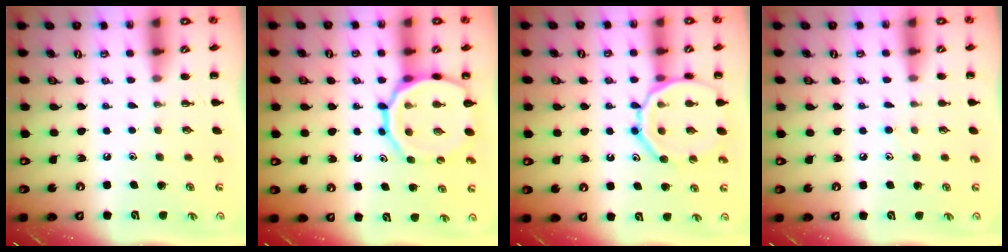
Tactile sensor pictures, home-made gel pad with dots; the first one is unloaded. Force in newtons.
{"total": 17.3, "press": 17.1, "slide": 2.8}
{"total": 16.1, "press": 16.0, "slide": 1.4}
{"total": 6.7, "press": 6.3, "slide": 2.4}